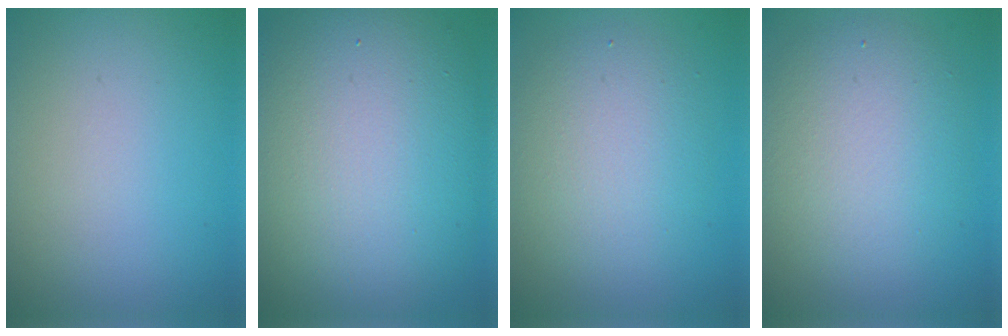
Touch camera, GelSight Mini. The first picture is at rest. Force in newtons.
{"total": 13.3, "press": 13.3, "slide": 0.1}
{"total": 4.4, "press": 4.4, "slide": 0.2}
{"total": 5.9, "press": 5.8, "slide": 0.6}